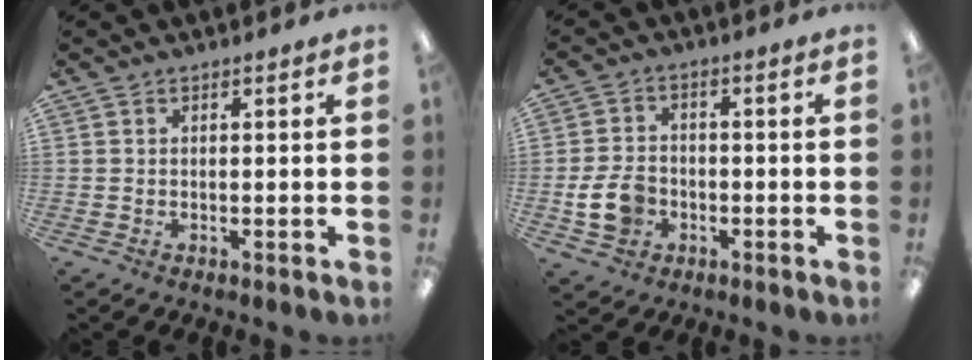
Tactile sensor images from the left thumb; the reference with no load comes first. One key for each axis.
{"total": 7.8, "fx": -2.4, "fy": 5.9, "fz": 4.6, "tx": -0.094, "ty": 0.011, "tz": -0.042}